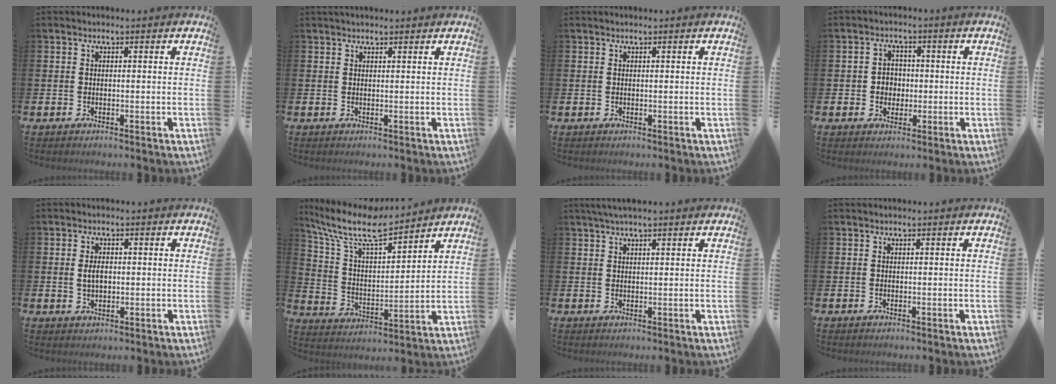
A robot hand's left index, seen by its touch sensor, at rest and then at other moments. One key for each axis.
{"total": 1.0, "fx": 1.0, "fy": 0.1, "fz": 0.3, "tx": 0.005, "ty": -0.003, "tz": 0.015}
{"total": 0.0}
{"total": 2.8, "fx": 0.0, "fy": 2.6, "fz": 0.8, "tx": -0.009, "ty": 0.004, "tz": -0.009}
{"total": 2.4, "fx": 0.3, "fy": 1.5, "fz": 1.9, "tx": -0.024, "ty": 0.001, "tz": 0.000}
{"total": 10.6, "fx": 9.0, "fy": 2.3, "fz": 5.2, "tx": -0.134, "ty": -0.047, "tz": 0.156}
{"total": 2.7, "fx": 2.1, "fy": 0.5, "fz": 1.6, "tx": -0.031, "ty": 0.004, "tz": 0.037}
{"total": 0.0}